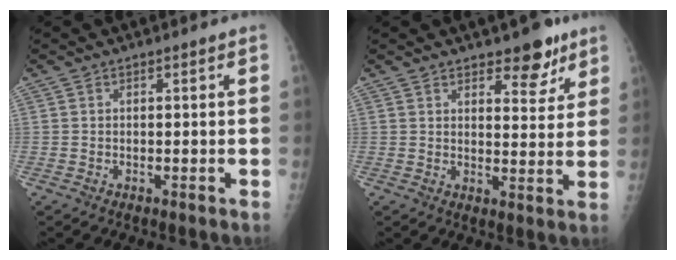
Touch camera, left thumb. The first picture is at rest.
{"total": 7.2, "force": [5.0, 3.2, 4.1], "torque": [-0.025, -0.030, 0.067]}